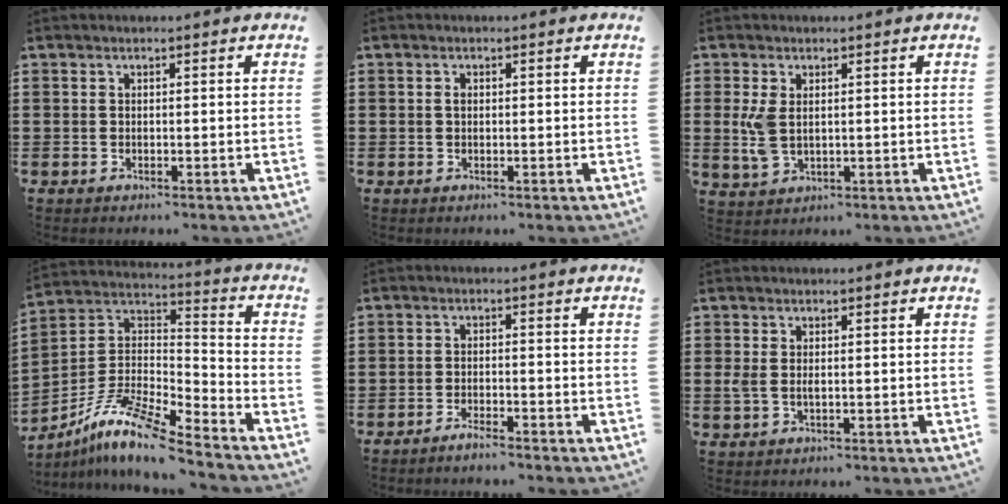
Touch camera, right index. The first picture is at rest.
{"total": 0.9, "force": [0.1, 0.5, 0.7], "torque": [-0.015, 0.001, 0.002]}
{"total": 4.4, "force": [0.5, 2.4, 3.6], "torque": [-0.095, -0.001, 0.004]}
{"total": 10.8, "force": [-8.7, 1.6, 6.2], "torque": [-0.134, 0.007, -0.180]}
{"total": 1.9, "force": [-1.9, 0.0, 0.5], "torque": [-0.009, 0.003, -0.035]}
{"total": 1.7, "force": [0.0, 0.9, 1.5], "torque": [-0.039, 0.000, -0.003]}